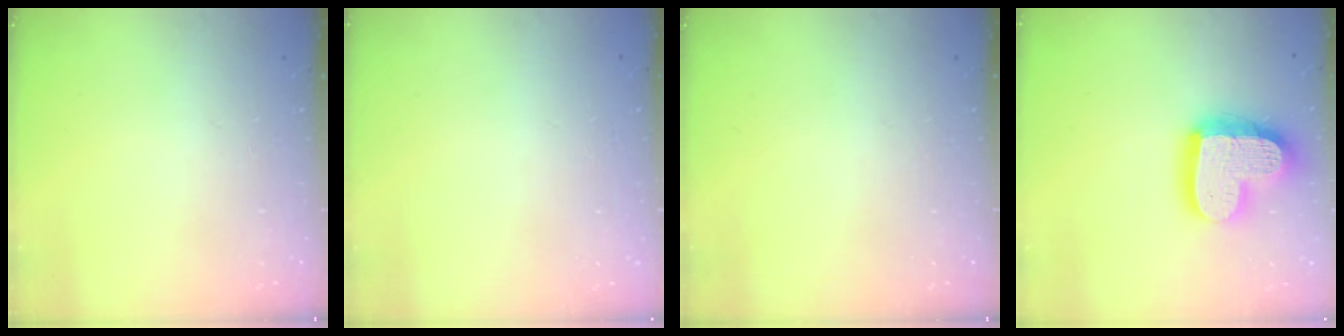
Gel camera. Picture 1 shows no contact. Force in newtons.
{"total": 0.0}
{"total": 0.0}
{"total": 19.1, "press": 19.0, "slide": 2.0}